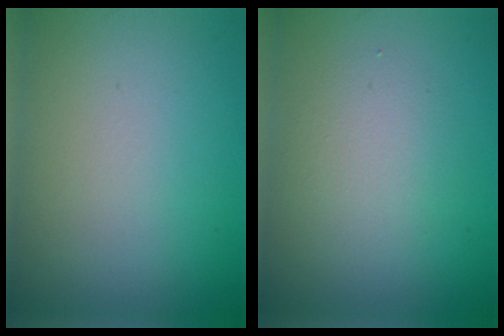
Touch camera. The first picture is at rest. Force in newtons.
{"total": 2.6, "press": 2.6, "slide": 0.2}